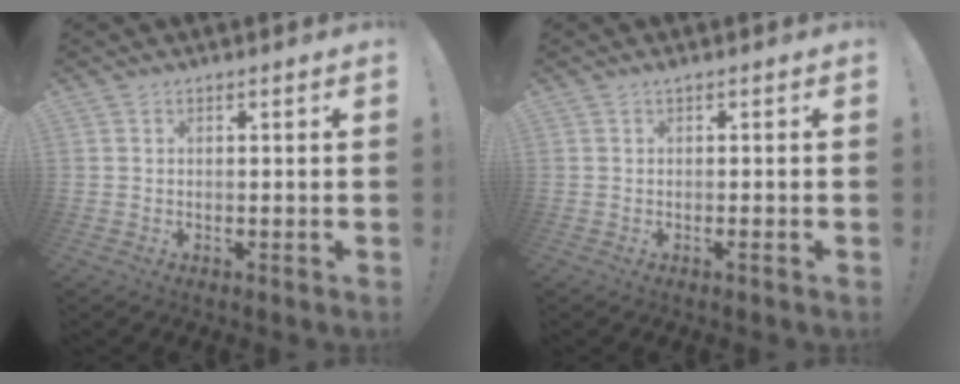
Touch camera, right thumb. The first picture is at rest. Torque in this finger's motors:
{"motor_torque": [-0.16, -0.02, 0.13, 0.04, -0.02]}